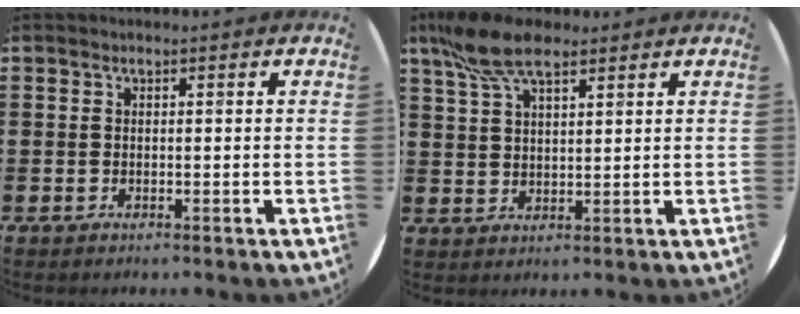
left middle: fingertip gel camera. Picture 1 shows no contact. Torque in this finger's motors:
{"motor_torque": [1.27, -0.87, 0.39, 0.15]}